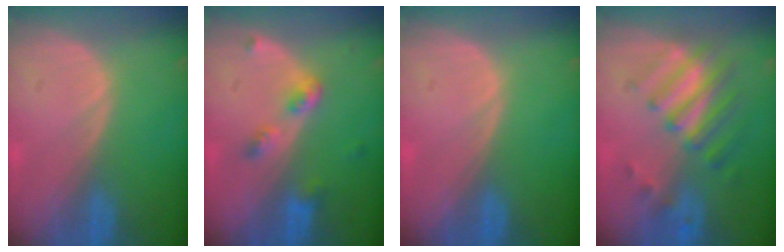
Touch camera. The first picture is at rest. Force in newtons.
{"total": 4.2, "press": 3.8, "slide": 1.7}
{"total": 0.0}
{"total": 7.7, "press": 6.9, "slide": 3.4}